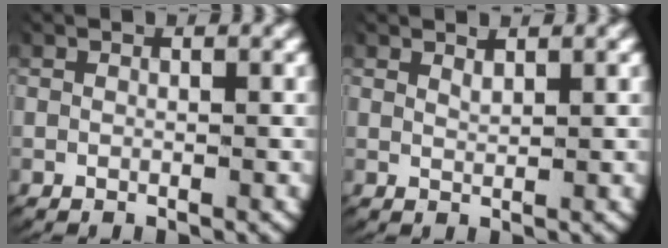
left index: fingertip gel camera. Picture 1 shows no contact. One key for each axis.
{"total": 1.0, "fx": 0.9, "fy": -0.1, "fz": 0.3, "tx": -0.010, "ty": -0.010, "tz": 0.022}